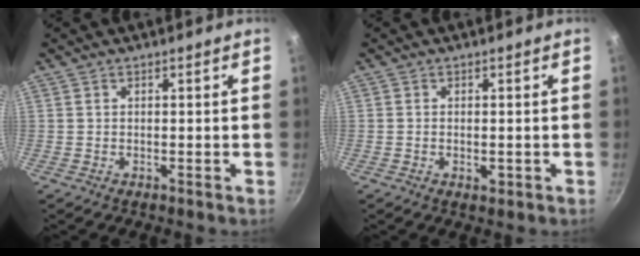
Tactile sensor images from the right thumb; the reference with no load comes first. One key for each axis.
{"total": 1.8, "fx": -0.5, "fy": 1.0, "fz": 1.5, "tx": -0.022, "ty": -0.002, "tz": -0.007}